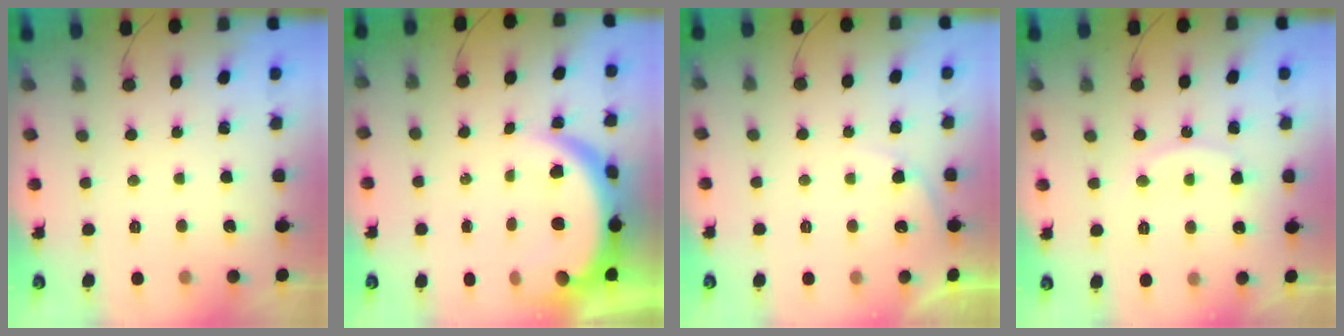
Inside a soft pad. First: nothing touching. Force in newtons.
{"total": 10.0, "press": 9.9, "slide": 1.0}
{"total": 4.3, "press": 4.1, "slide": 1.2}
{"total": 8.3, "press": 8.3, "slide": 0.5}